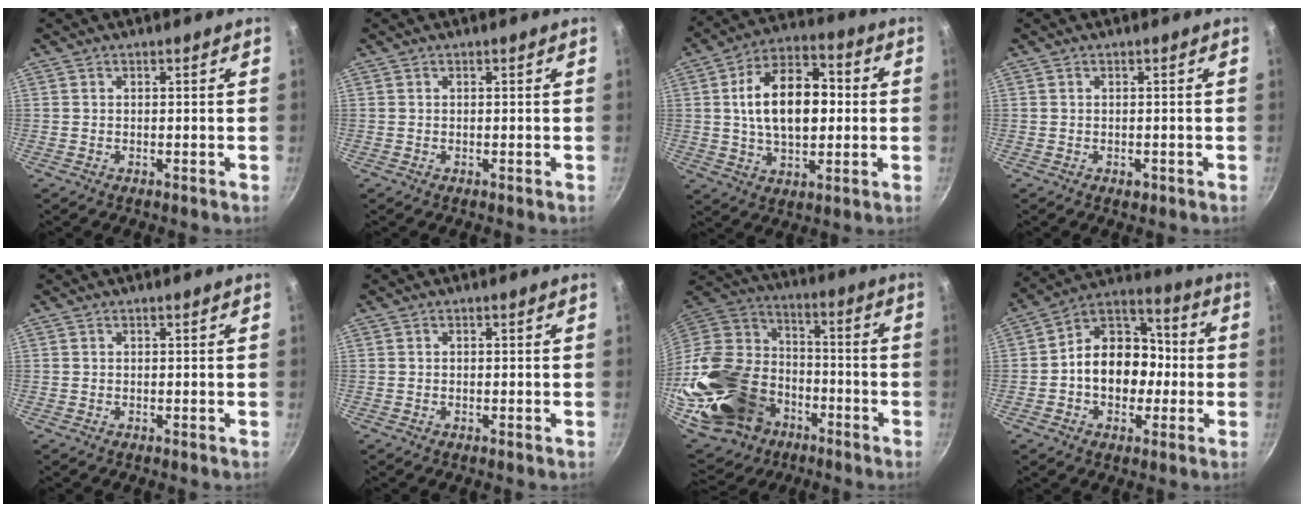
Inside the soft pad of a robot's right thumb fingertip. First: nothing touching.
{"total": 0.0}
{"total": 16.3, "force": [1.4, 9.6, 13.2], "torque": [-0.196, 0.019, 0.019]}
{"total": 1.0, "force": [-0.4, 0.7, 0.5], "torque": [-0.001, 0.002, -0.005]}
{"total": 0.0}
{"total": 0.0}
{"total": 33.5, "force": [-12.2, 24.0, 20.0], "torque": [-0.501, 0.043, -0.212]}
{"total": 15.3, "force": [-1.3, 11.0, 10.6], "torque": [-0.123, 0.043, -0.029]}